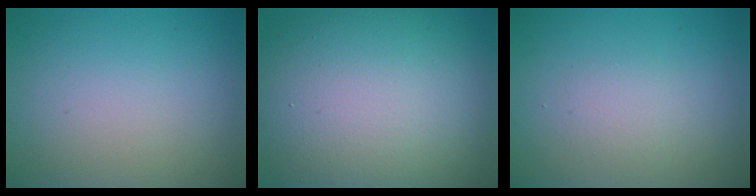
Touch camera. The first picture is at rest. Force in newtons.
{"total": 15.2, "press": 15.2, "slide": 1.1}
{"total": 1.4, "press": 1.3, "slide": 0.1}